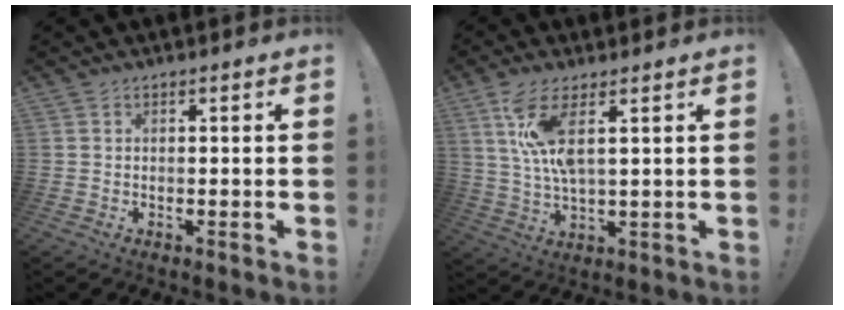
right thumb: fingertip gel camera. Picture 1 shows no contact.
{"total": 10.6, "force": [4.4, 2.8, 9.2], "torque": [-0.196, -0.021, 0.078]}